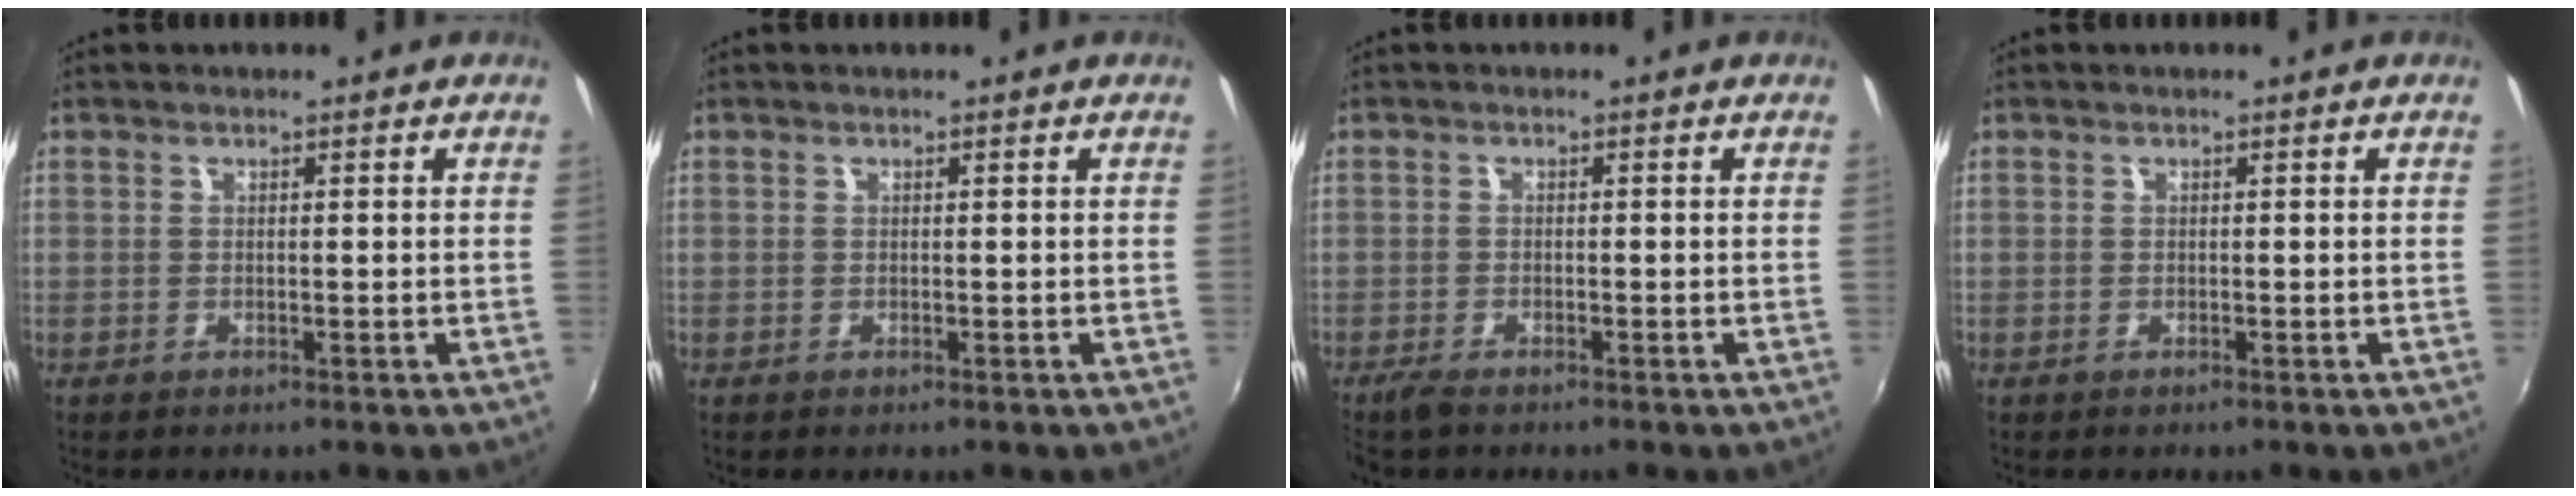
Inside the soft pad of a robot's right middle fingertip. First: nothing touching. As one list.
[{"total": 0.0}, {"total": 2.4, "force": [-2.0, 0.6, 1.2], "torque": [-0.034, -0.007, -0.041]}, {"total": 0.0}]